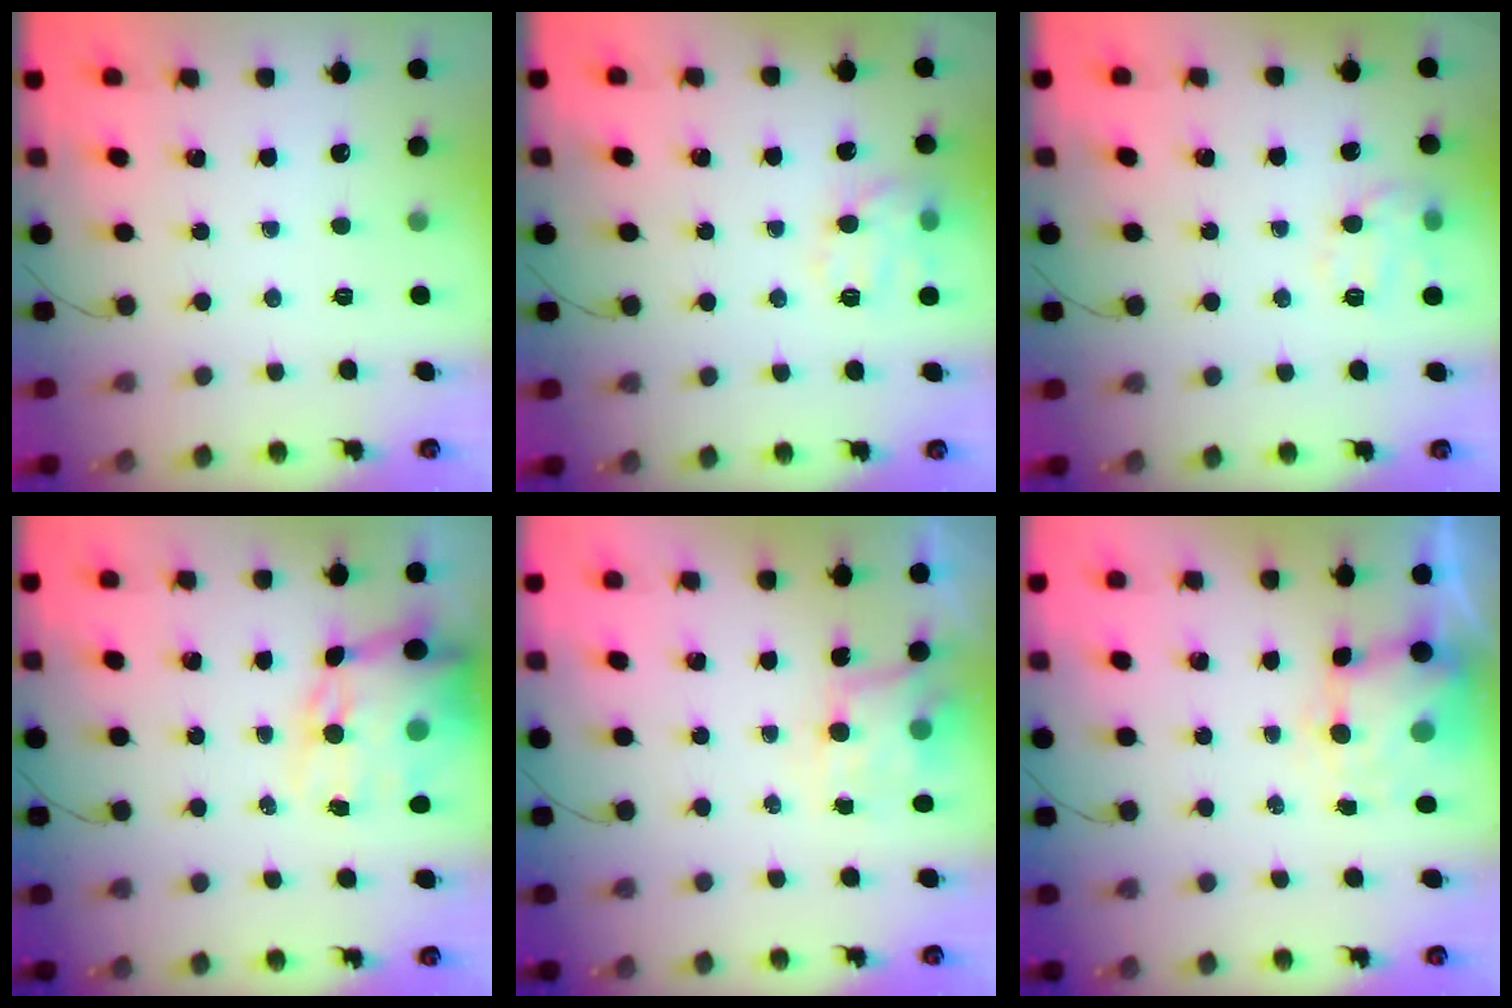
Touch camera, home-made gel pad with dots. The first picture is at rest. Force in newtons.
{"total": 11.0, "press": 11.0, "slide": 0.4}
{"total": 10.2, "press": 10.2, "slide": 0.2}
{"total": 14.8, "press": 14.4, "slide": 3.4}
{"total": 5.7, "press": 5.6, "slide": 0.8}
{"total": 6.3, "press": 6.2, "slide": 1.0}